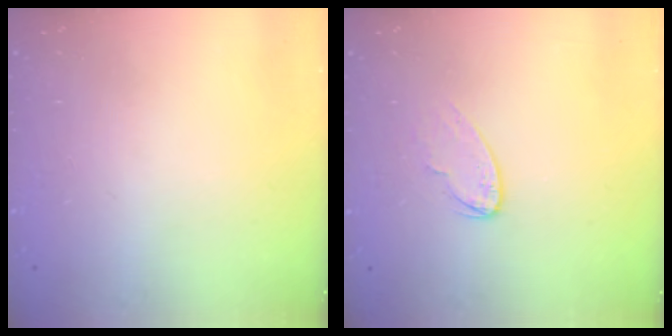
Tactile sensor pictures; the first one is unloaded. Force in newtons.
{"total": 5.1, "press": 5.1, "slide": 0.4}